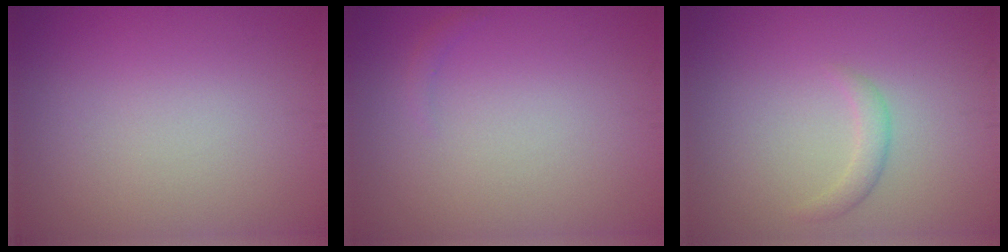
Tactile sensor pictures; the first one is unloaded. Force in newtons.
{"total": 0.6, "press": 0.5, "slide": 0.1}
{"total": 1.3, "press": 1.3, "slide": 0.1}